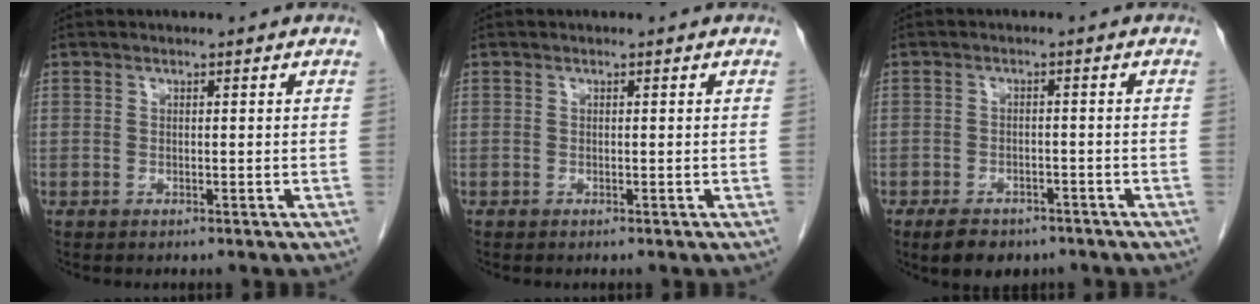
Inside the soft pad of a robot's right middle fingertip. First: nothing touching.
{"total": 0.0}
{"total": 6.4, "force": [-4.7, 3.2, 2.9], "torque": [-0.047, -0.003, -0.065]}